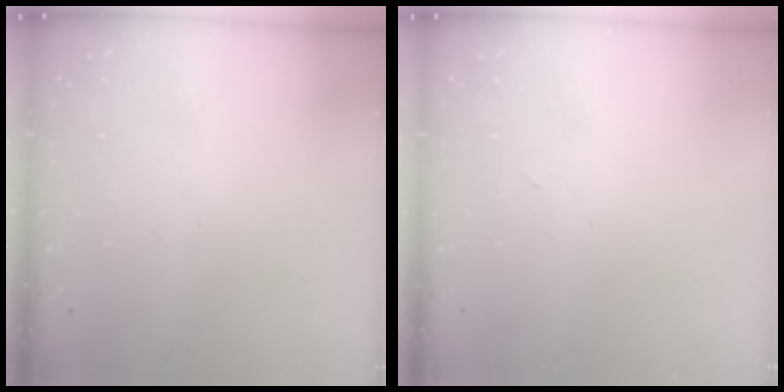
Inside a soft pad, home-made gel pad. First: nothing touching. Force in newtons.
{"total": 2.4, "press": 2.3, "slide": 0.8}